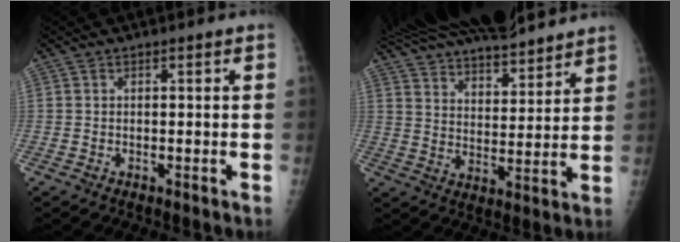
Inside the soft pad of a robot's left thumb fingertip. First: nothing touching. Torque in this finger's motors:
{"motor_torque": [0.84, 0.79, 1.39, -1.38, 0.36]}